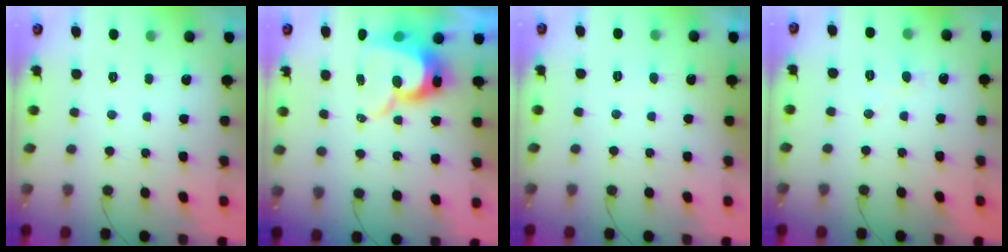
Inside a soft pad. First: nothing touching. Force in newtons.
{"total": 11.9, "press": 11.8, "slide": 0.8}
{"total": 2.4, "press": 2.4, "slide": 0.2}
{"total": 5.8, "press": 5.7, "slide": 0.5}